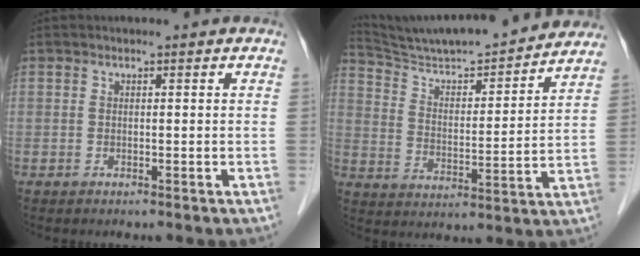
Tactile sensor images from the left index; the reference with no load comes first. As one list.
[{"total": 20.9, "force": [19.5, 1.3, 7.4], "torque": [-0.126, -0.009, 0.291]}]